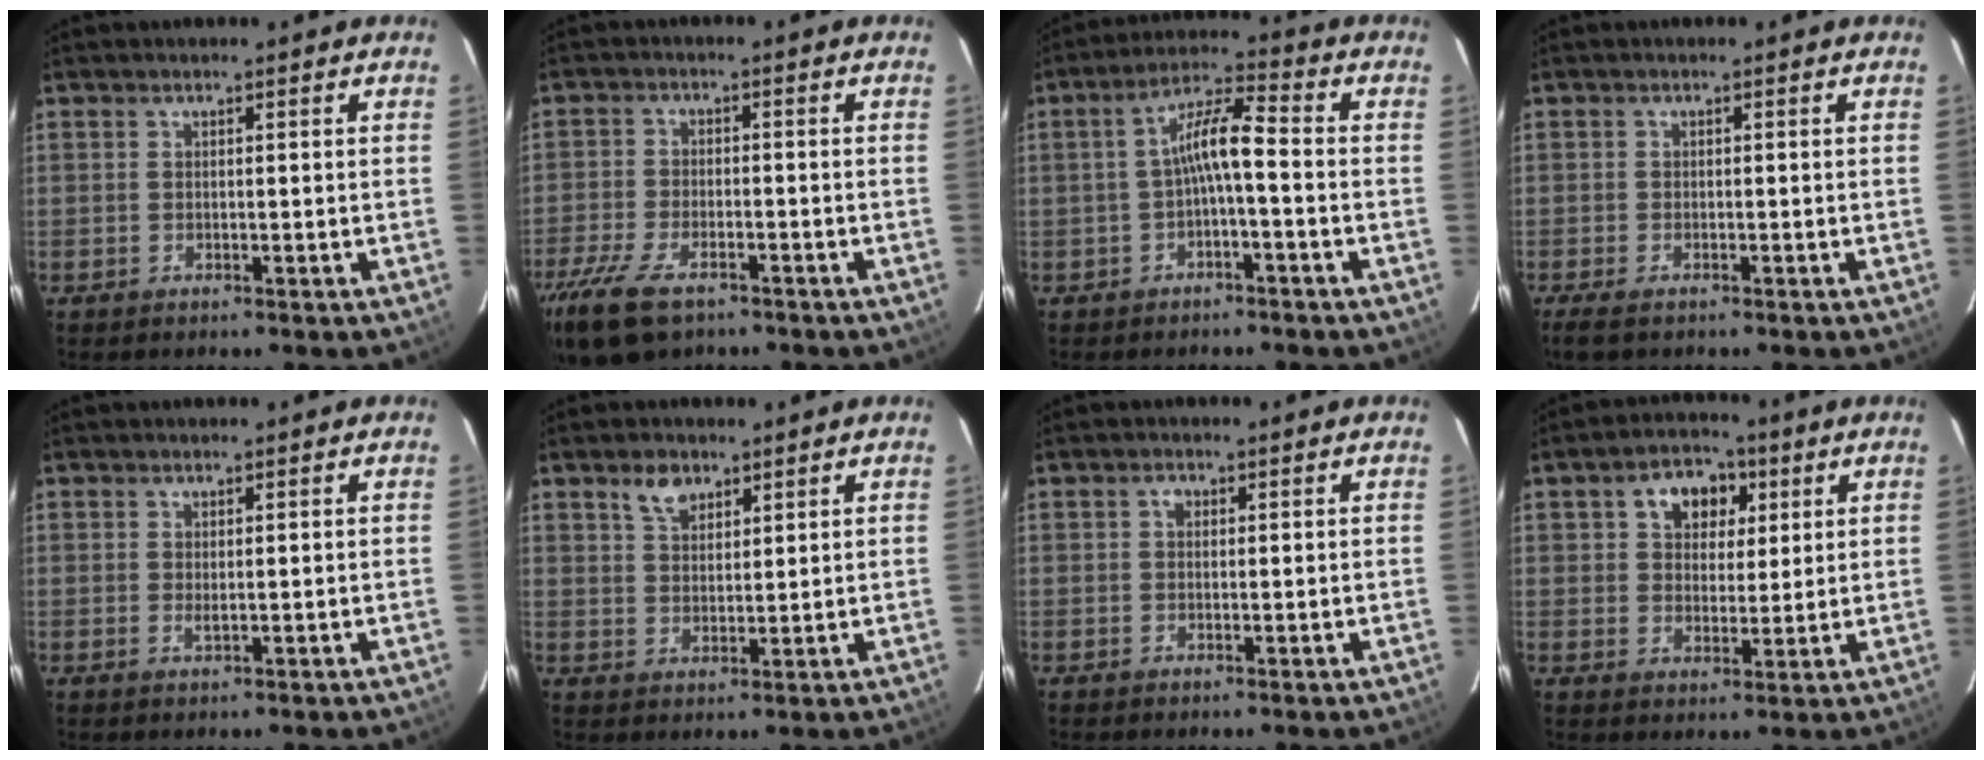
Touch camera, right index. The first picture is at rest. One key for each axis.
{"total": 12.7, "fx": -8.6, "fy": 5.8, "fz": 7.3, "tx": -0.185, "ty": -0.032, "tz": -0.160}
{"total": 6.2, "fx": -1.6, "fy": 0.9, "fz": 6.0, "tx": -0.124, "ty": 0.018, "tz": -0.028}
{"total": 3.4, "fx": -2.5, "fy": 1.2, "fz": 2.0, "tx": -0.045, "ty": -0.013, "tz": -0.045}
{"total": 0.8, "fx": 0.2, "fy": 0.1, "fz": 0.8, "tx": -0.015, "ty": -0.001, "tz": 0.003}
{"total": 4.5, "fx": 3.0, "fy": 2.6, "fz": 2.2, "tx": -0.032, "ty": 0.009, "tz": 0.056}
{"total": 1.2, "fx": 0.3, "fy": 1.0, "fz": 0.6, "tx": -0.009, "ty": 0.007, "tz": 0.004}
{"total": 8.2, "fx": 3.3, "fy": 6.0, "fz": 4.6, "tx": -0.077, "ty": 0.022, "tz": 0.054}